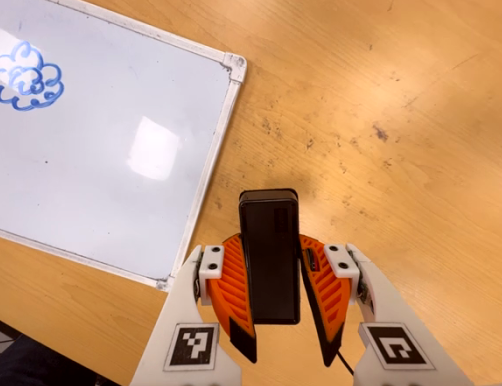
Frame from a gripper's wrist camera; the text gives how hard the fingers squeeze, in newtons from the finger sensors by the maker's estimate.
{"total": 9.4, "left": 8.1, "right": 10.8}